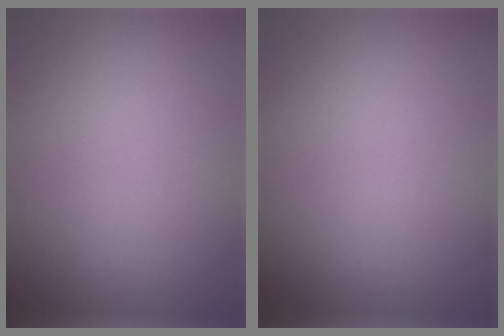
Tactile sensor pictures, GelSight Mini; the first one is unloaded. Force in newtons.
{"total": 0.0}